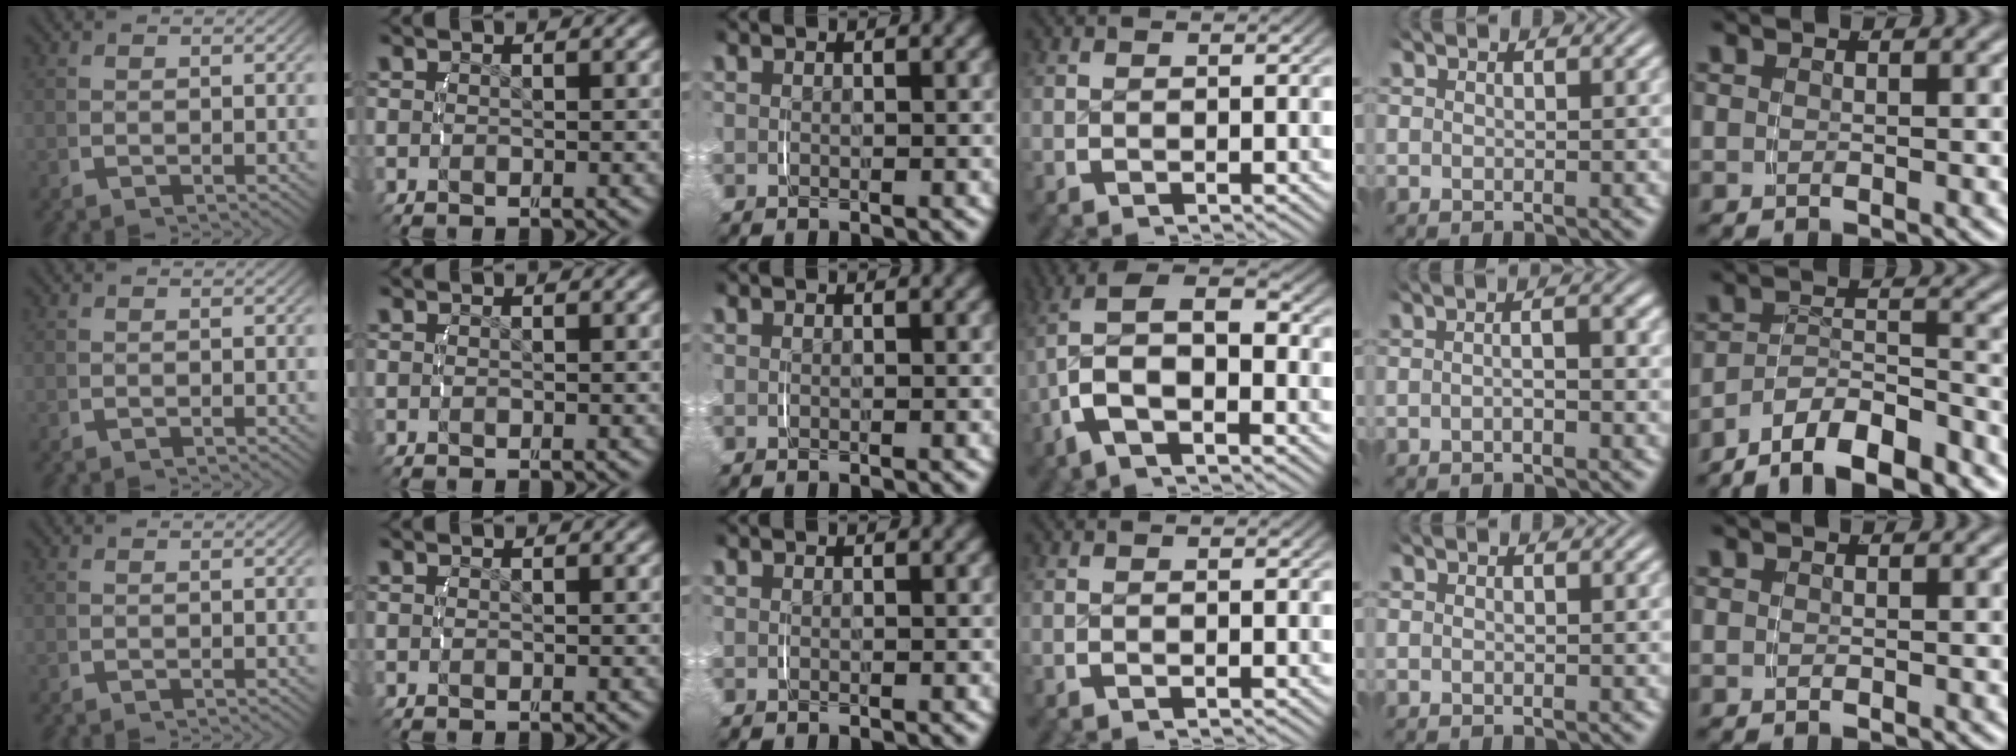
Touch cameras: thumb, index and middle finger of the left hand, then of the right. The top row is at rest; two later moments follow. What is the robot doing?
{"motion": "lift_and_place", "object": "napkin"}